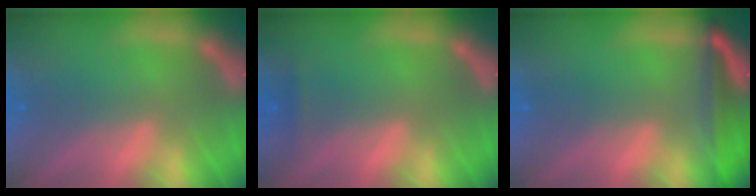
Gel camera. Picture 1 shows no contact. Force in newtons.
{"total": 0.9}
{"total": 5.0}